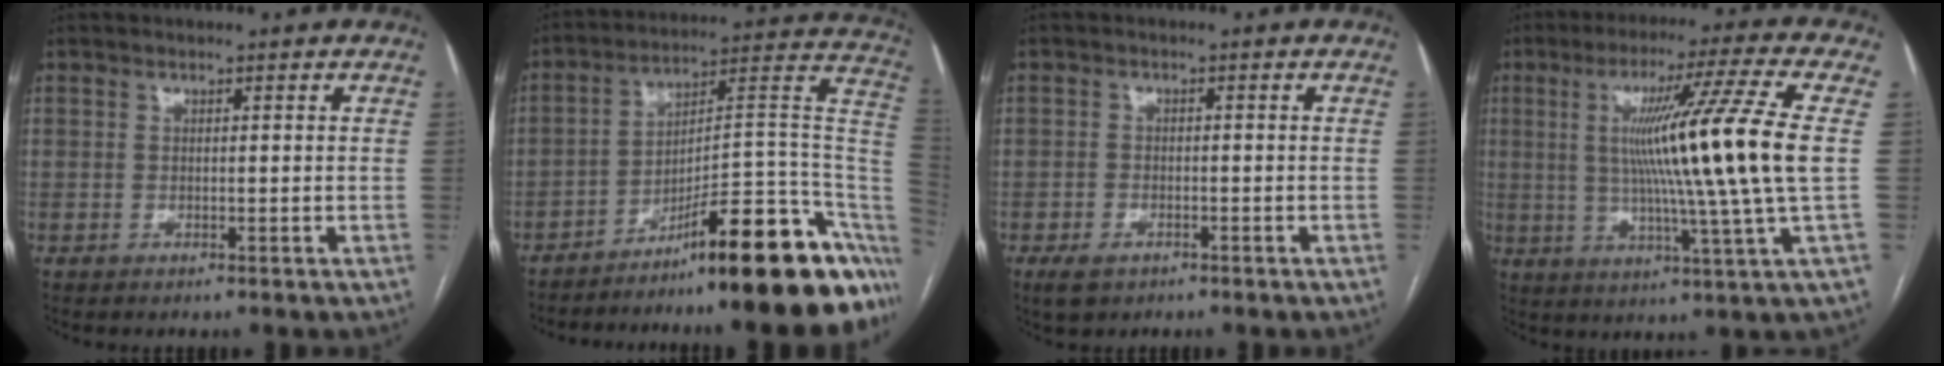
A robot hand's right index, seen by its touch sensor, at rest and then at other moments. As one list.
[{"total": 23.9, "force": [-16.3, 2.4, 17.4], "torque": [-0.132, 0.051, -0.238]}, {"total": 3.2, "force": [-2.0, 1.9, 1.7], "torque": [-0.033, -0.001, -0.025]}, {"total": 17.1, "force": [1.6, -3.0, 16.7], "torque": [-0.272, -0.007, 0.016]}]